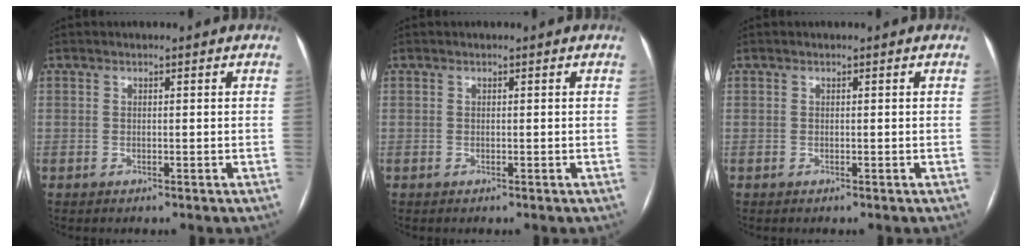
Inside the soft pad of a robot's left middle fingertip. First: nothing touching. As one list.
[{"total": 0.0}, {"total": 0.0}]